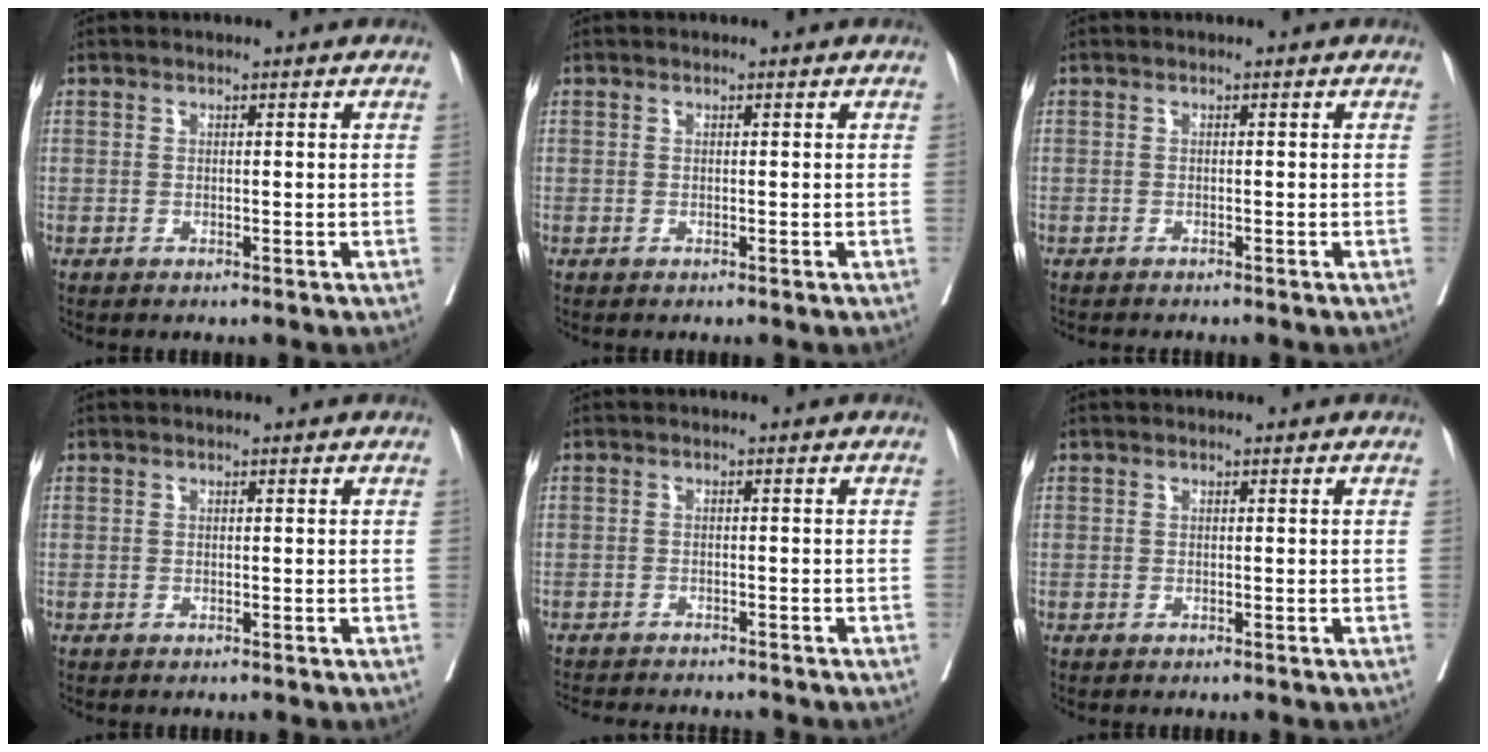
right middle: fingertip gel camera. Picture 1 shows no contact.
{"total": 0.0}
{"total": 1.5, "force": [-1.4, 0.0, 0.5], "torque": [-0.009, -0.002, -0.020]}
{"total": 0.0}
{"total": 9.1, "force": [-8.5, 1.4, 2.9], "torque": [-0.040, -0.009, -0.112]}
{"total": 0.0}